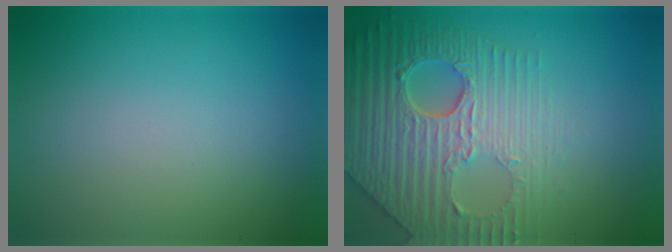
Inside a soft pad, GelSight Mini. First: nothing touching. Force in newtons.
{"total": 7.5, "press": 5.9, "slide": 4.7}